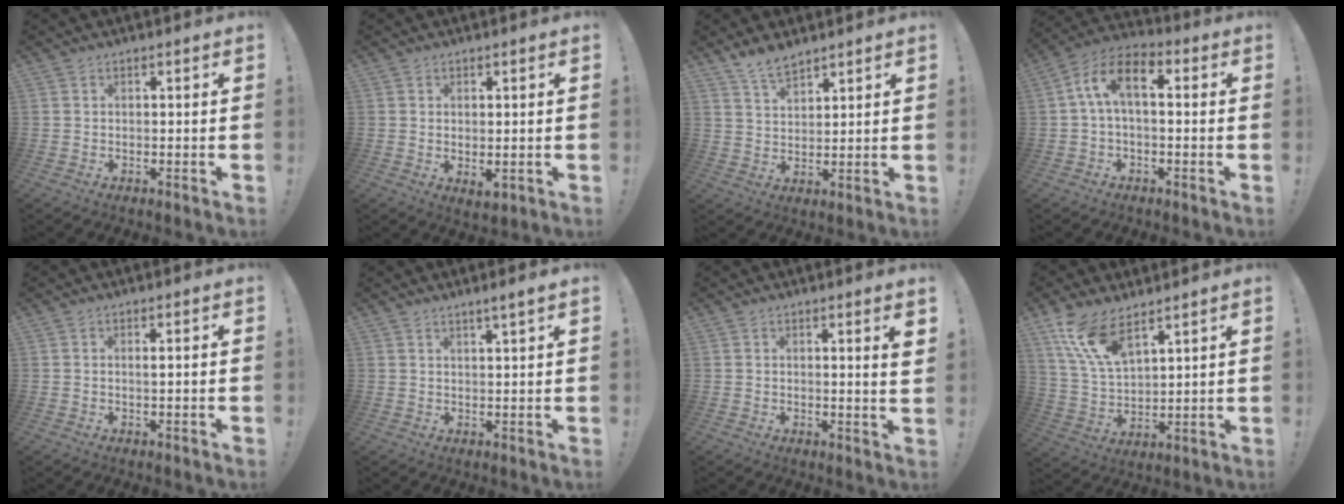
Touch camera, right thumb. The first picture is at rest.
{"total": 2.4, "force": [0.8, 0.9, 2.1], "torque": [-0.027, -0.009, 0.015]}
{"total": 6.6, "force": [5.6, 2.3, 2.6], "torque": [-0.057, -0.028, 0.107]}
{"total": 9.2, "force": [1.7, 4.7, 7.7], "torque": [-0.158, 0.007, 0.036]}
{"total": 1.0, "force": [0.4, -0.1, 0.9], "torque": [-0.001, -0.006, 0.002]}
{"total": 2.9, "force": [2.1, -0.2, 2.1], "torque": [-0.033, -0.012, 0.032]}
{"total": 3.9, "force": [1.6, -0.3, 3.5], "torque": [-0.050, -0.014, 0.022]}
{"total": 12.6, "force": [8.7, 5.1, 7.5], "torque": [-0.160, -0.037, 0.168]}